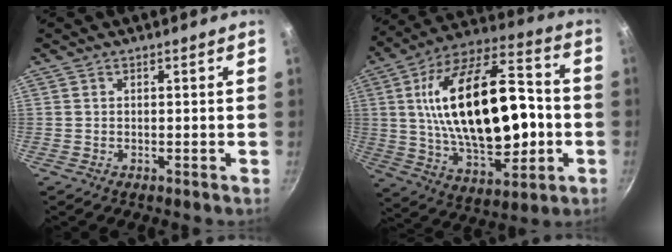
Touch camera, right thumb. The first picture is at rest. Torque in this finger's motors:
{"motor_torque": [0.21, 1.64, 2.61, -0.17, 0.34]}